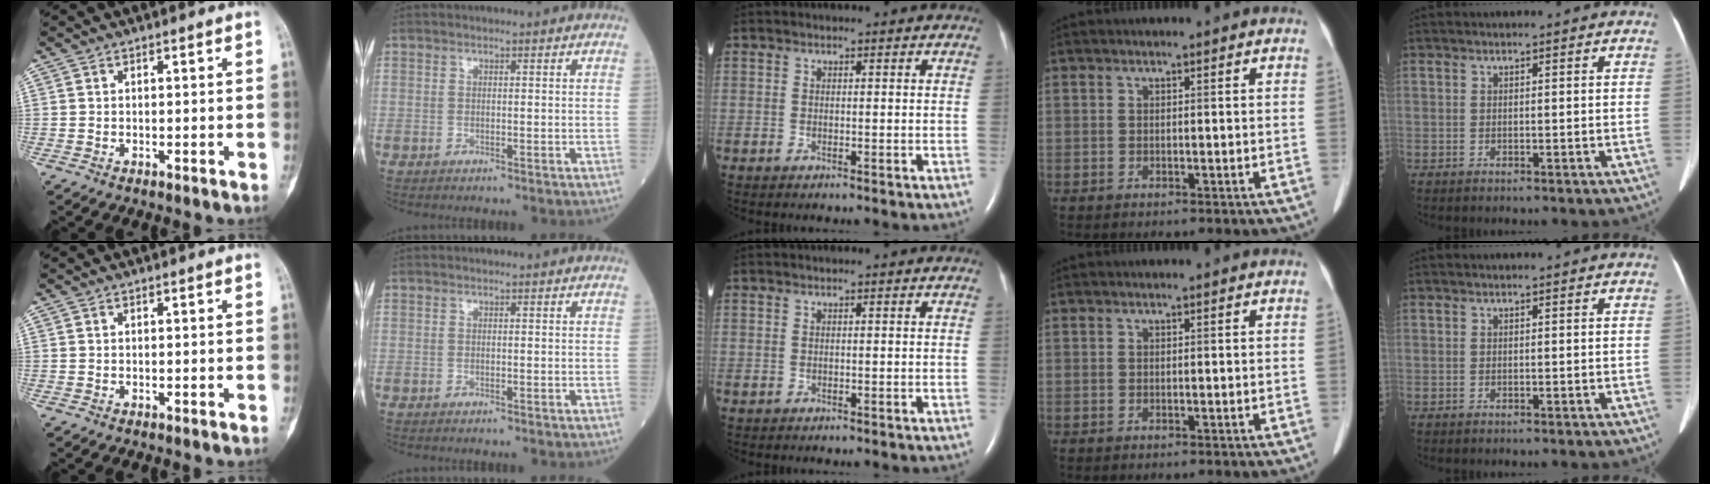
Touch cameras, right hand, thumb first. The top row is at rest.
{}